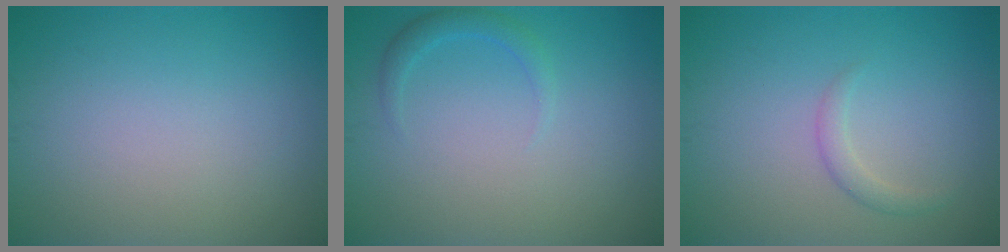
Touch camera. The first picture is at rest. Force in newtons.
{"total": 1.4, "press": 1.4, "slide": 0.1}
{"total": 1.3, "press": 1.3, "slide": 0.1}